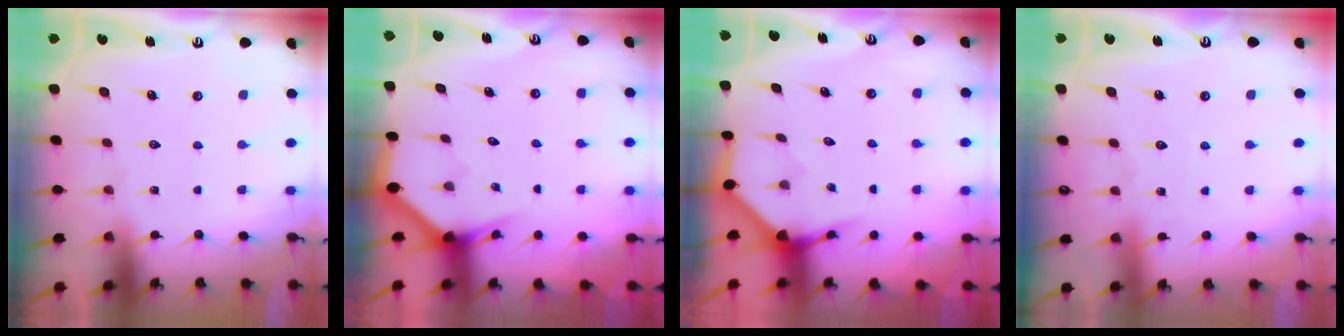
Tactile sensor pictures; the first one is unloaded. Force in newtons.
{"total": 3.1, "press": 3.1, "slide": 0.1}
{"total": 3.9, "press": 3.9, "slide": 0.3}
{"total": 4.3, "press": 4.2, "slide": 0.5}